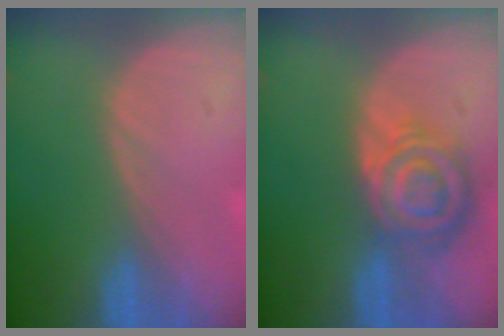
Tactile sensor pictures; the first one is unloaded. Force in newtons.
{"total": 8.4, "press": 7.3, "slide": 4.2}